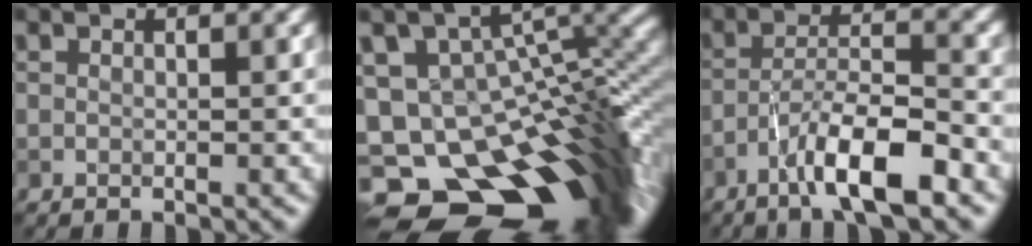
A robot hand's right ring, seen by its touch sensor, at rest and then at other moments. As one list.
[{"total": 15.6, "force": [-8.1, 8.7, 10.2], "torque": [-0.165, -0.002, -0.097]}, {"total": 6.9, "force": [-4.1, 1.4, 5.4], "torque": [-0.090, 0.010, -0.075]}]